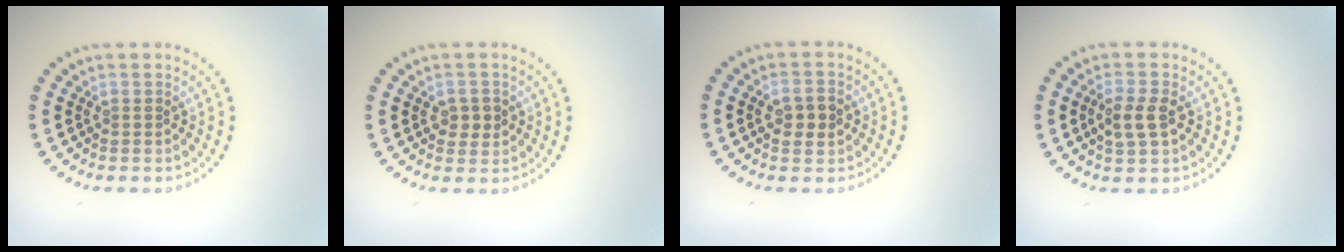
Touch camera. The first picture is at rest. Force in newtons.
{"total": 1.9, "press": 1.9, "slide": 0.4}
{"total": 2.6, "press": 2.6, "slide": 0.2}
{"total": 2.7, "press": 2.6, "slide": 0.6}